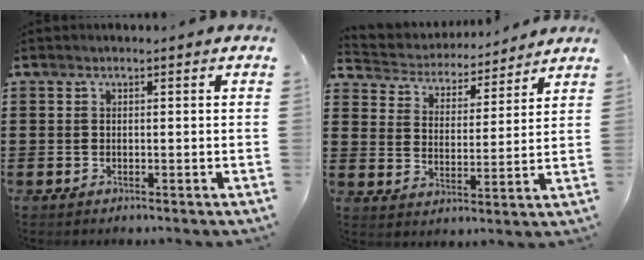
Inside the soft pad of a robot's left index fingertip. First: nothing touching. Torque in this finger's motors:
{"motor_torque": [0.62, 0.60, 0.22, 0.02]}